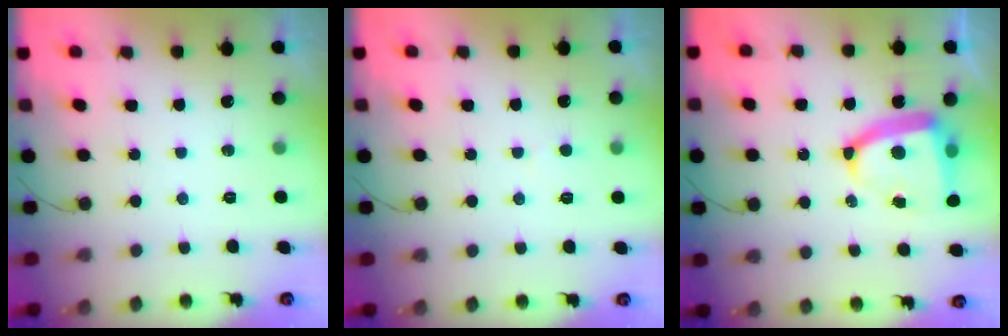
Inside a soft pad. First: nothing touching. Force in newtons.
{"total": 2.4, "press": 2.4, "slide": 0.2}
{"total": 12.5, "press": 12.4, "slide": 1.5}